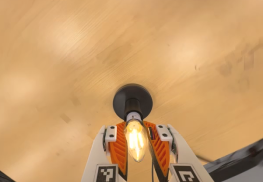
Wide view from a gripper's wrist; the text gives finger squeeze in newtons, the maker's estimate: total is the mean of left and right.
{"total": 25.9, "left": 27.4, "right": 24.4}